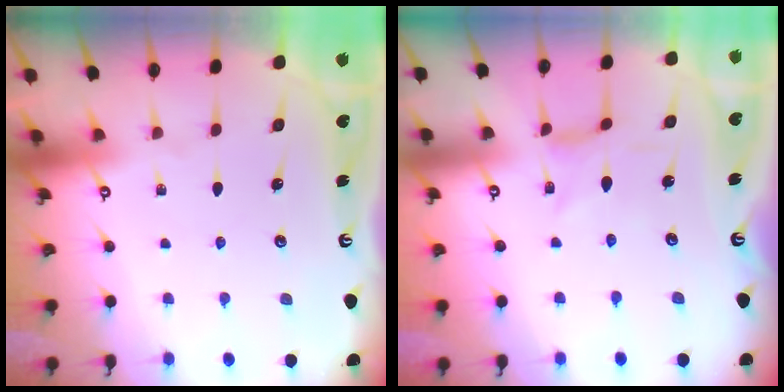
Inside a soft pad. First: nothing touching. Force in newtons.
{"total": 0.0}